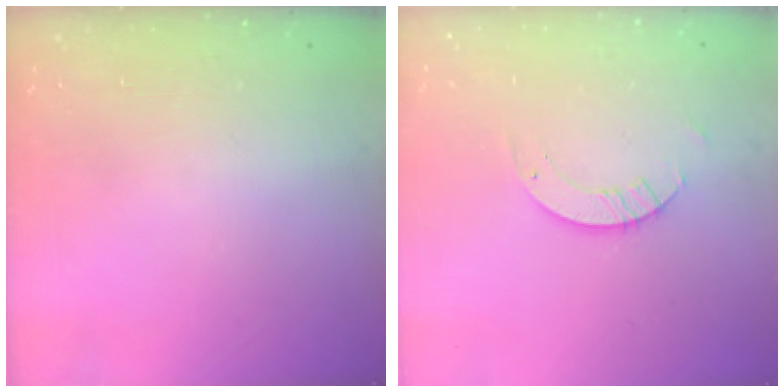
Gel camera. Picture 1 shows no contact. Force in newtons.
{"total": 4.0, "press": 4.0, "slide": 0.2}